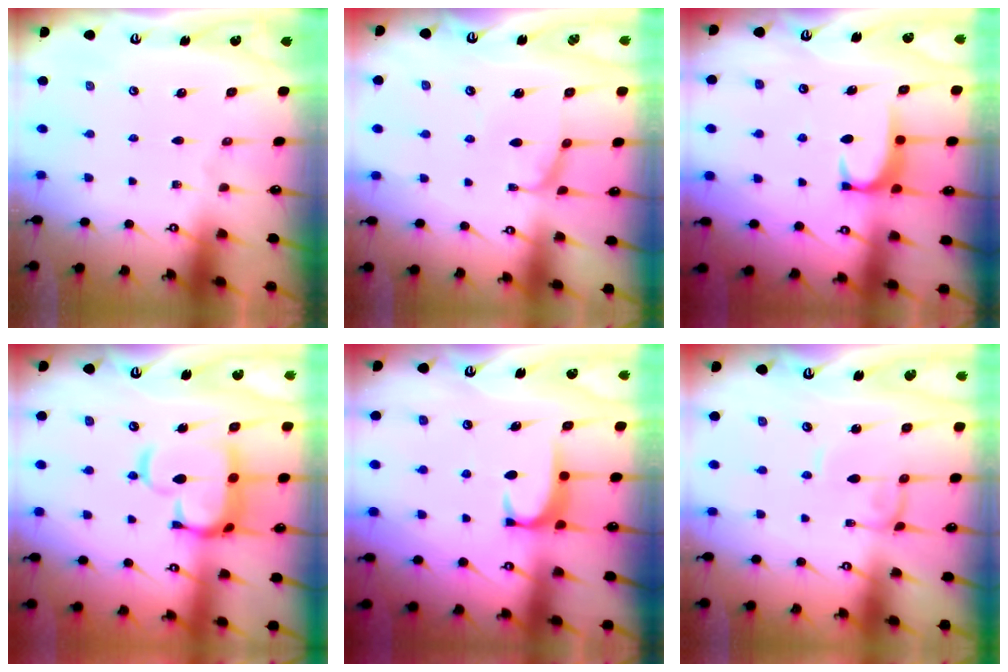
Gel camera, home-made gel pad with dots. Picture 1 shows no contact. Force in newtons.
{"total": 2.8, "press": 2.7, "slide": 0.7}
{"total": 1.8, "press": 1.7, "slide": 0.5}
{"total": 11.0, "press": 10.9, "slide": 1.3}
{"total": 1.7, "press": 1.6, "slide": 0.6}
{"total": 0.0}